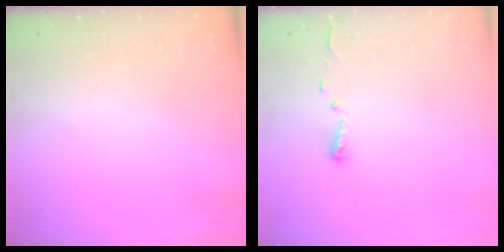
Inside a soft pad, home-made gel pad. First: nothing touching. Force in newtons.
{"total": 3.0, "press": 2.9, "slide": 0.3}